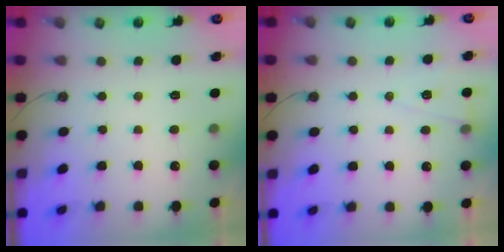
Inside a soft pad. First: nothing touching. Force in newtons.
{"total": 6.4, "press": 4.6, "slide": 4.4}